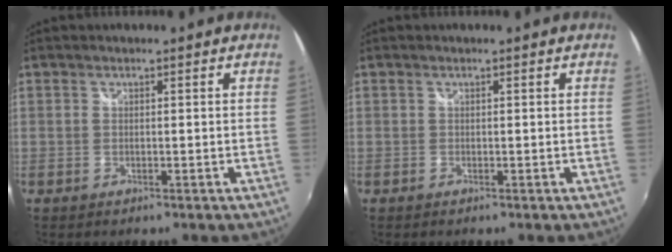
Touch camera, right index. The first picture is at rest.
{"total": 0.0}